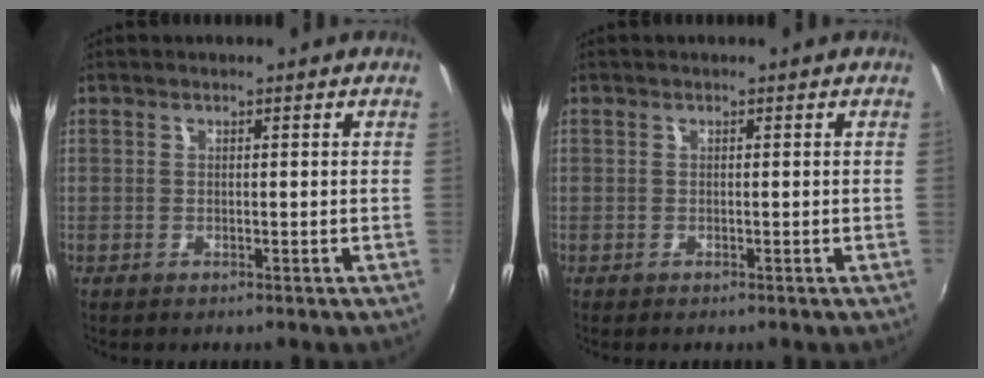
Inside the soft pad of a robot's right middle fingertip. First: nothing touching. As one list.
[{"total": 0.0}]